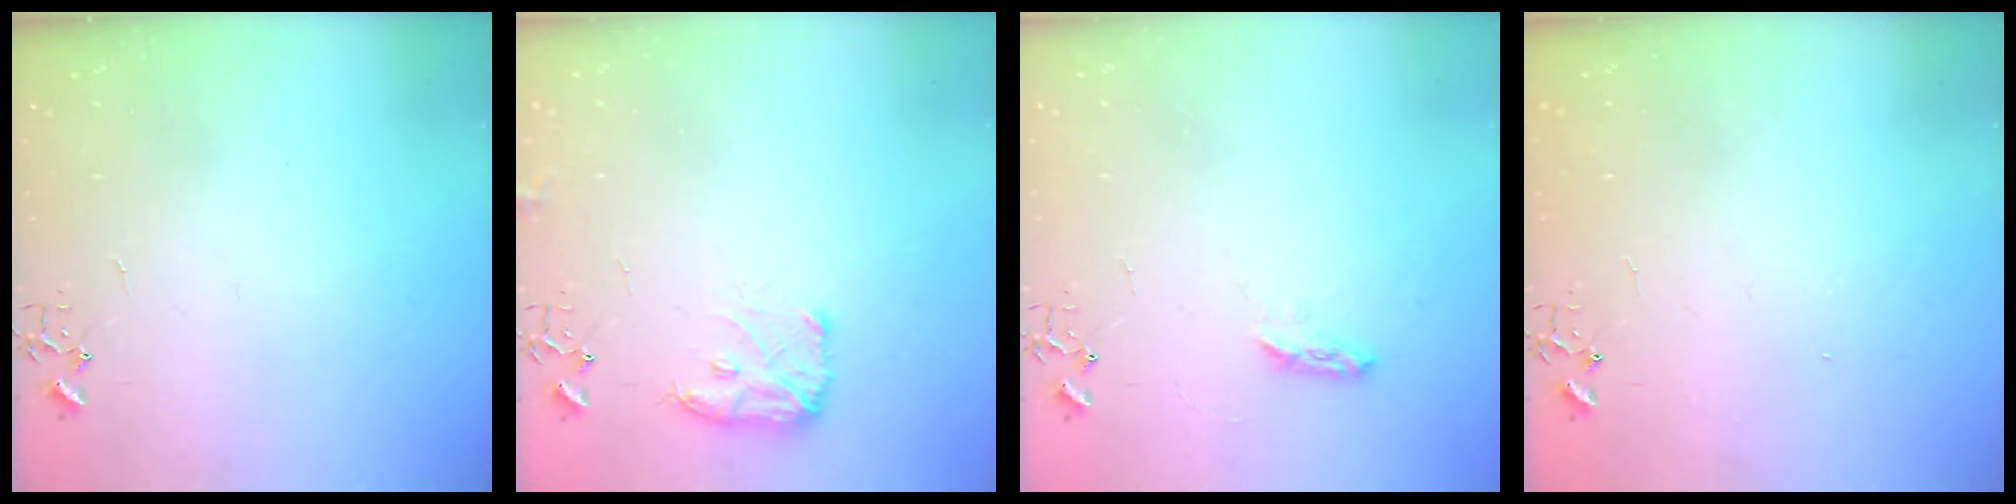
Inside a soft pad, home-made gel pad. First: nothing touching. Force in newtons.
{"total": 8.9, "press": 8.8, "slide": 0.6}
{"total": 5.3, "press": 5.2, "slide": 0.6}
{"total": 1.1, "press": 1.1, "slide": 0.1}